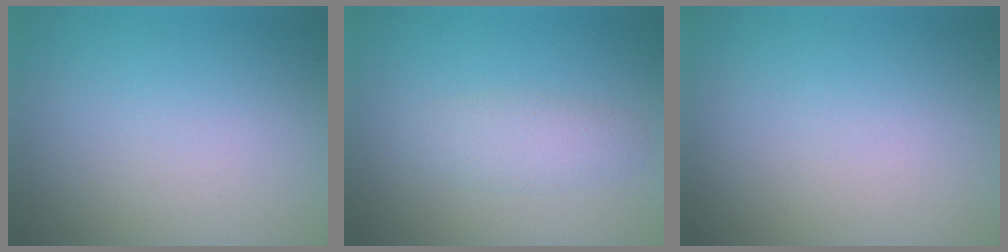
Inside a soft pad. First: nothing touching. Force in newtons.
{"total": 2.0, "press": 2.0, "slide": 0.1}
{"total": 0.0}